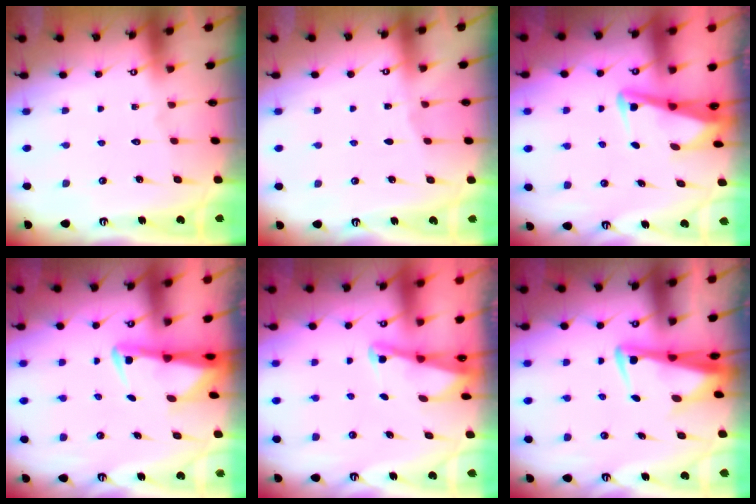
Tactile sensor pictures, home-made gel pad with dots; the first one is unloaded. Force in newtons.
{"total": 1.8, "press": 1.8, "slide": 0.2}
{"total": 3.6, "press": 3.5, "slide": 0.8}
{"total": 3.3, "press": 3.2, "slide": 0.7}
{"total": 2.0, "press": 2.0, "slide": 0.2}
{"total": 4.0, "press": 3.8, "slide": 1.1}